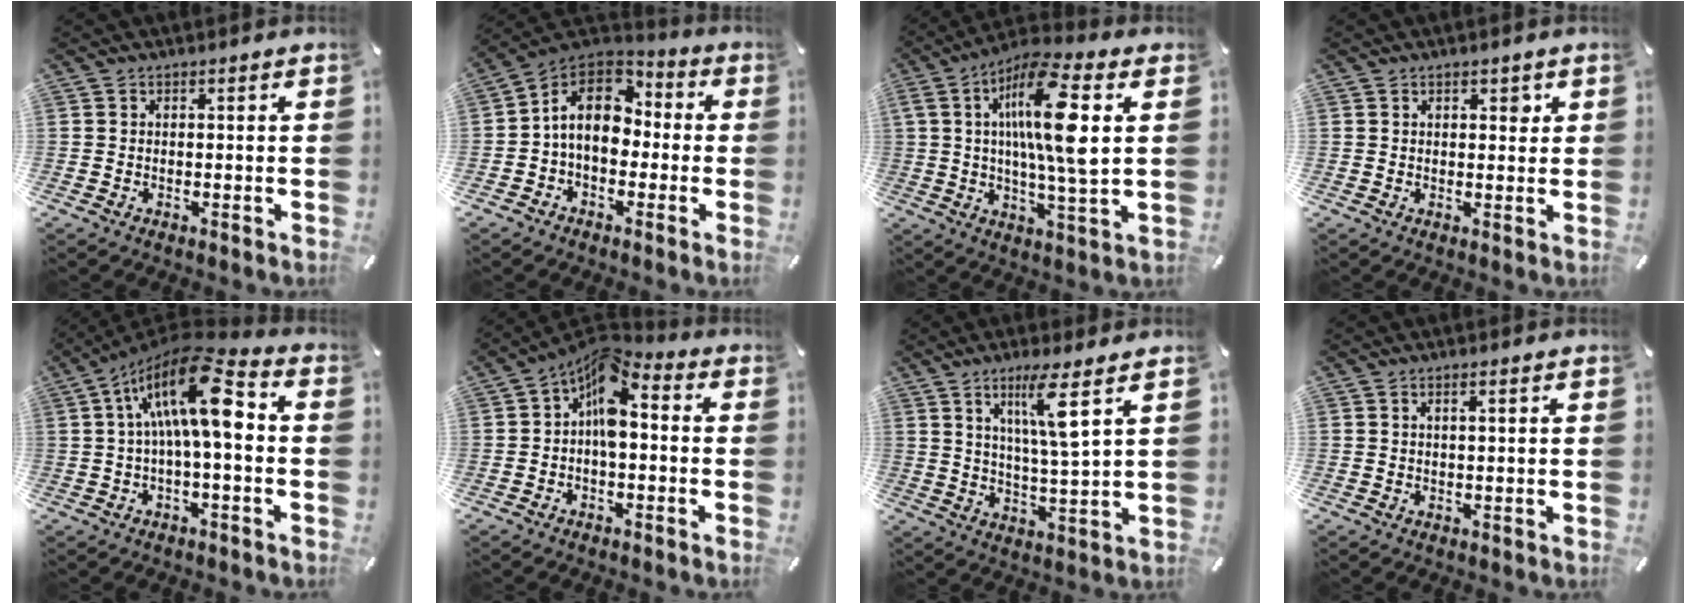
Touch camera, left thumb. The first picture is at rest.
{"total": 11.6, "force": [0.1, 8.7, 7.7], "torque": [-0.146, 0.011, 0.000]}
{"total": 17.3, "force": [4.1, 4.2, 16.2], "torque": [-0.311, -0.007, 0.054]}
{"total": 2.4, "force": [1.1, 1.3, 1.6], "torque": [-0.011, -0.005, 0.012]}
{"total": 18.2, "force": [3.4, 7.0, 16.5], "torque": [-0.283, -0.008, 0.049]}
{"total": 9.3, "force": [1.6, 4.9, 7.7], "torque": [-0.149, -0.027, 0.026]}
{"total": 9.7, "force": [4.9, 1.0, 8.3], "torque": [-0.151, -0.015, 0.078]}
{"total": 1.5, "force": [0.4, 0.1, 1.4], "torque": [-0.028, -0.002, 0.007]}